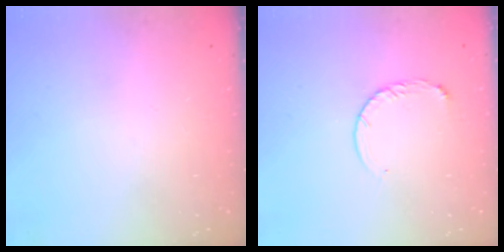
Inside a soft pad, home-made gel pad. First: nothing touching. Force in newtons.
{"total": 5.7, "press": 5.7, "slide": 0.6}